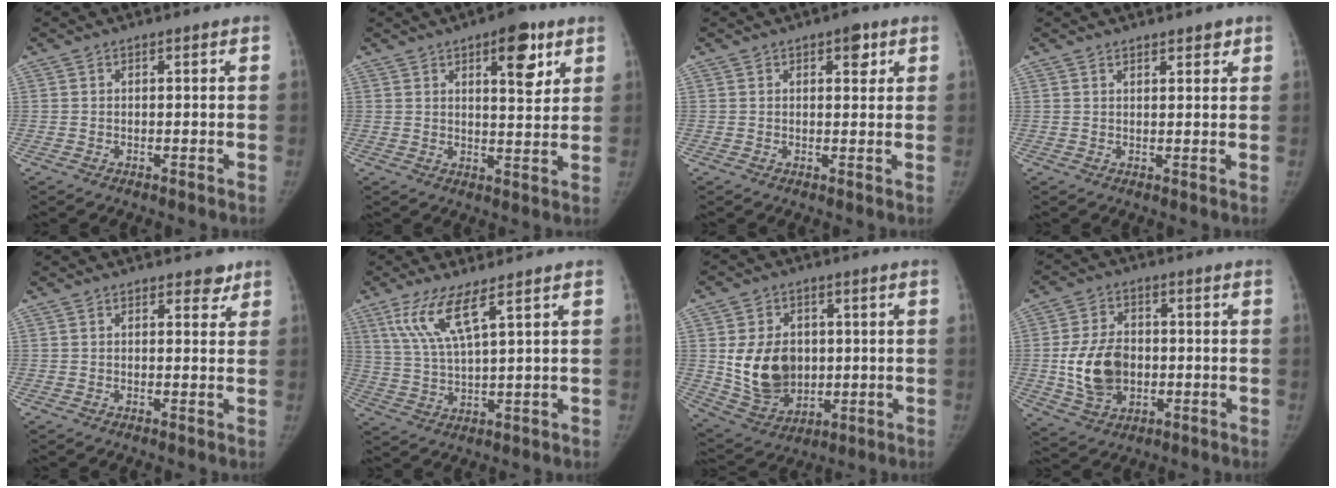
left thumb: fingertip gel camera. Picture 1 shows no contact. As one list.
[{"total": 8.9, "force": [4.6, 3.4, 6.8], "torque": [-0.070, -0.022, 0.062]}, {"total": 3.2, "force": [1.8, 1.6, 2.1], "torque": [-0.013, -0.005, 0.021]}, {"total": 2.5, "force": [1.9, 1.1, 1.2], "torque": [0.001, -0.012, 0.023]}, {"total": 2.8, "force": [1.9, 1.5, 1.3], "torque": [0.010, -0.011, 0.019]}, {"total": 8.5, "force": [4.9, 1.3, 6.8], "torque": [-0.151, -0.023, 0.107]}, {"total": 13.9, "force": [0.8, 10.7, 8.9], "torque": [-0.112, -0.015, 0.033]}, {"total": 11.5, "force": [-1.0, 8.3, 7.9], "torque": [-0.122, 0.003, -0.014]}]